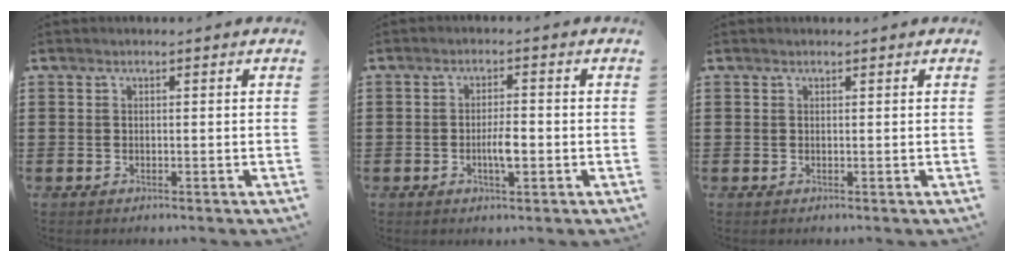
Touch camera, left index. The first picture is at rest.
{"total": 3.7, "force": [-0.8, 1.0, 3.4], "torque": [-0.061, 0.006, -0.016]}
{"total": 0.0}